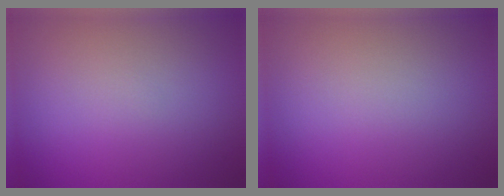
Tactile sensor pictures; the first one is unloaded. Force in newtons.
{"total": 0.0}